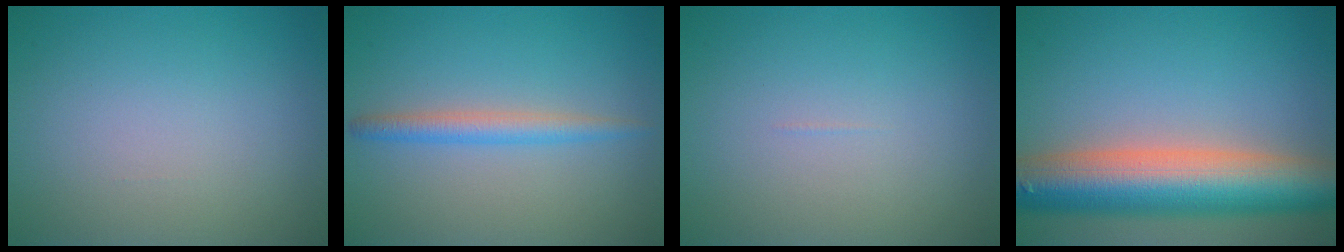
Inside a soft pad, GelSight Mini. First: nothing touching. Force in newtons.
{"total": 2.3, "press": 2.3, "slide": 0.0}
{"total": 0.0}
{"total": 11.2, "press": 11.1, "slide": 0.6}